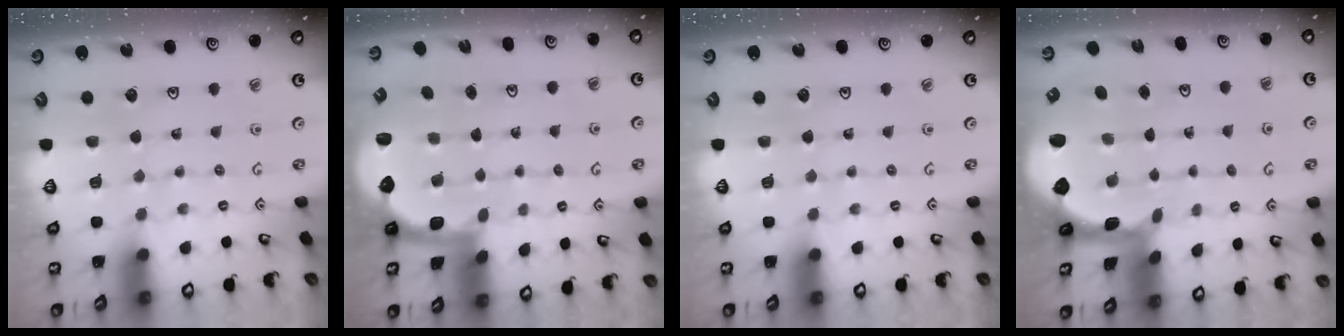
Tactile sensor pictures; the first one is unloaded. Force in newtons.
{"total": 3.0, "press": 2.1, "slide": 2.1}
{"total": 0.0}
{"total": 2.3, "press": 1.5, "slide": 1.8}